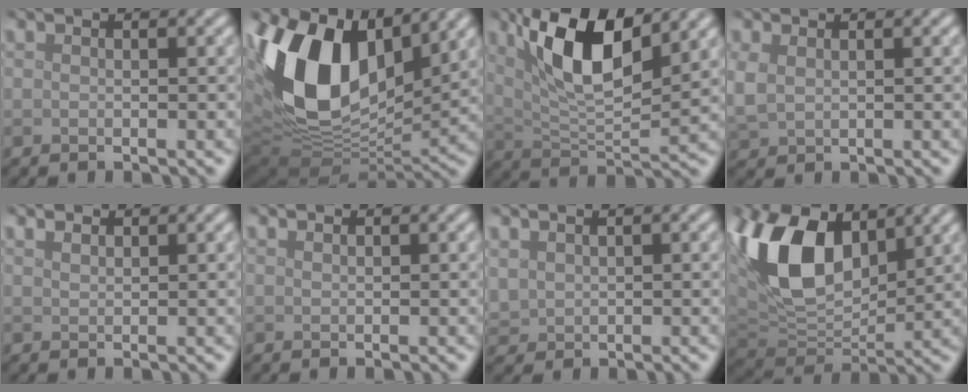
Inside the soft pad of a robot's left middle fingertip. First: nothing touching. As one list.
[{"total": 16.1, "force": [4.5, 9.8, 11.9], "torque": [-0.252, 0.006, 0.083]}, {"total": 9.3, "force": [4.1, 3.3, 7.7], "torque": [-0.137, -0.002, 0.071]}, {"total": 2.3, "force": [0.7, 1.6, 1.5], "torque": [-0.048, -0.001, 0.019]}, {"total": 1.2, "force": [1.0, 0.3, 0.4], "torque": [-0.012, 0.001, 0.022]}, {"total": 0.5, "force": [0.5, 0.1, 0.2], "torque": [-0.004, 0.001, 0.011]}, {"total": 1.5, "force": [1.0, 1.0, 0.5], "torque": [-0.016, 0.001, 0.027]}, {"total": 11.8, "force": [4.3, 6.8, 8.6], "torque": [-0.193, 0.017, 0.073]}]